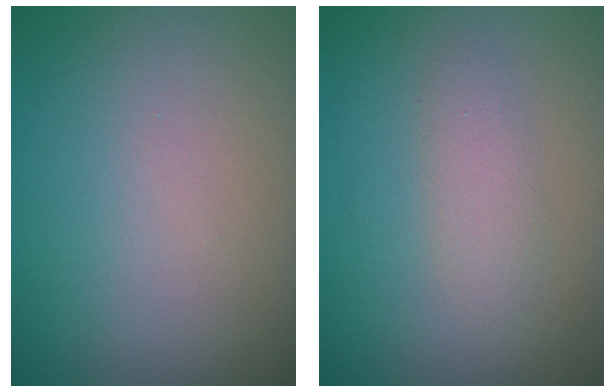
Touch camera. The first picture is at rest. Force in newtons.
{"total": 1.8, "press": 1.8, "slide": 0.0}